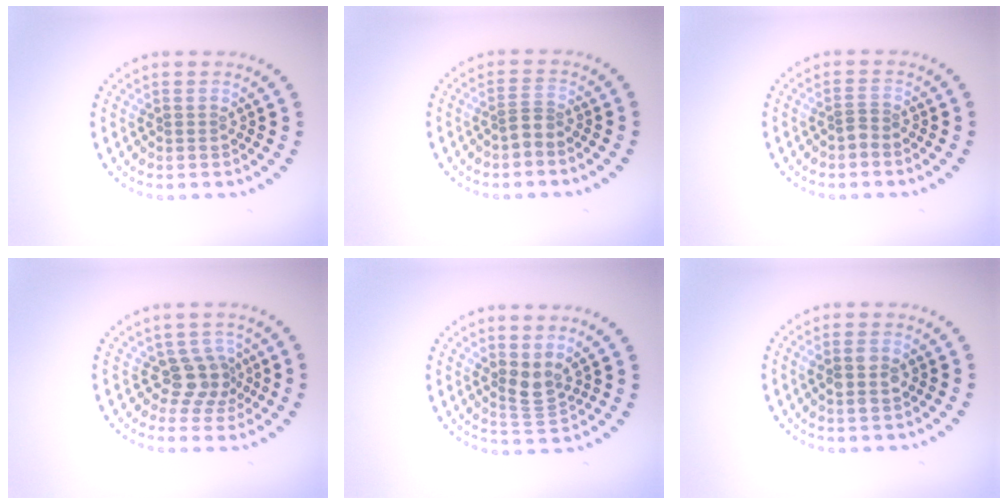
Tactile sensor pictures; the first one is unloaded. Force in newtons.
{"total": 1.2, "press": 0.8, "slide": 0.9}
{"total": 0.9, "press": 0.5, "slide": 0.7}
{"total": 3.0, "press": 2.2, "slide": 2.0}
{"total": 2.2, "press": 1.7, "slide": 1.4}
{"total": 2.2, "press": 2.2, "slide": 0.5}